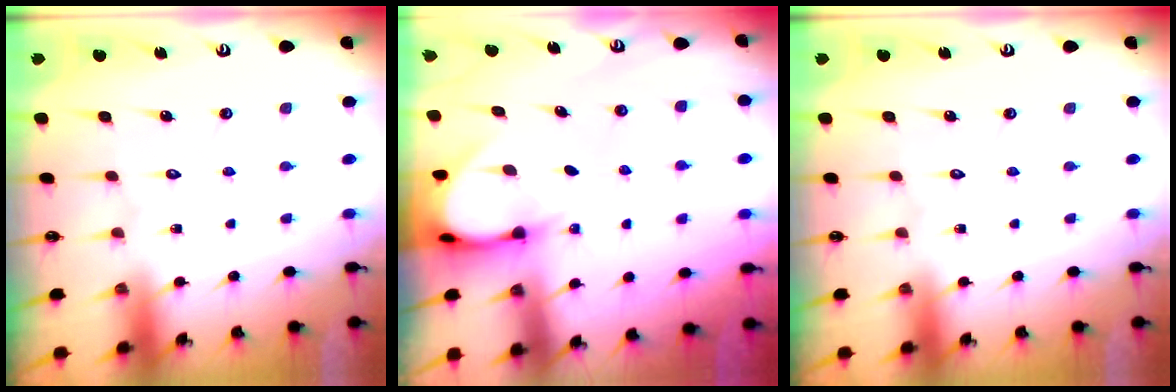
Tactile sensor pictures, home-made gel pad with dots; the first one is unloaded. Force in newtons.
{"total": 3.9, "press": 3.9, "slide": 0.3}
{"total": 0.0}